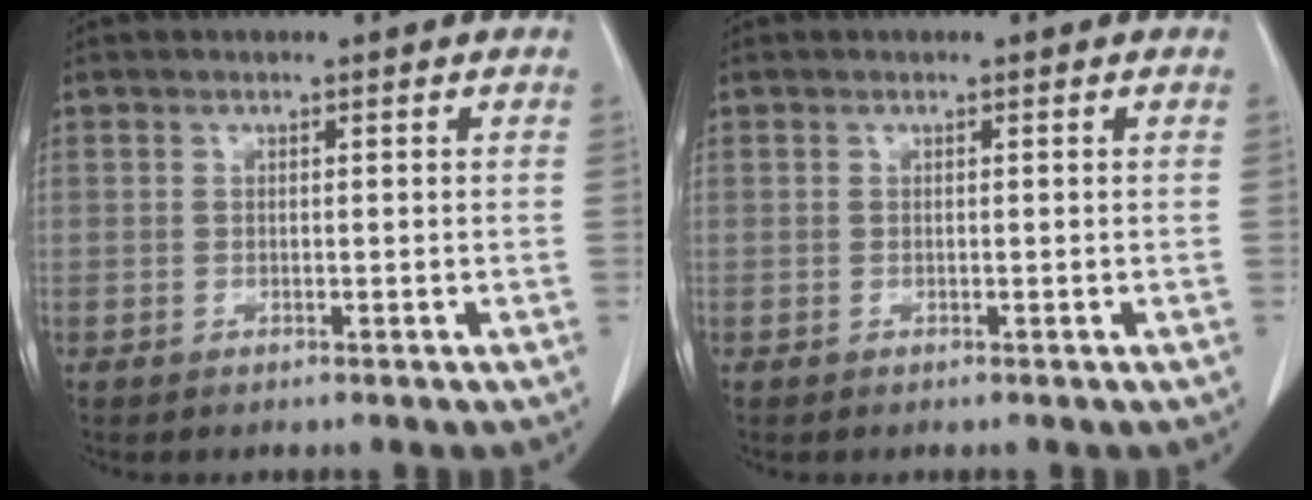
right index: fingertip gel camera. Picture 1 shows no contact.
{"total": 0.0}